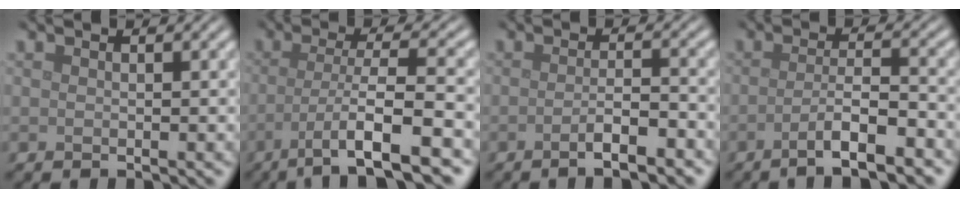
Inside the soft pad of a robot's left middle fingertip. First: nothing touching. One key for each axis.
{"total": 7.2, "fx": -3.4, "fy": 1.4, "fz": 6.2, "tx": -0.095, "ty": 0.004, "tz": -0.062}
{"total": 3.2, "fx": -1.7, "fy": 0.7, "fz": 2.6, "tx": -0.041, "ty": 0.004, "tz": -0.035}
{"total": 4.8, "fx": -2.6, "fy": 0.9, "fz": 3.9, "tx": -0.064, "ty": 0.001, "tz": -0.052}